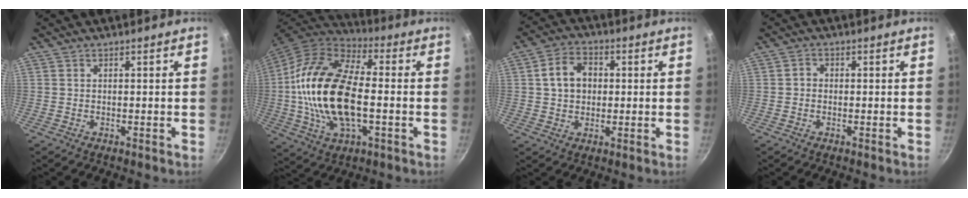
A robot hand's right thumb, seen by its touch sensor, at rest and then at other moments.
{"total": 22.1, "force": [-1.2, 11.5, 18.9], "torque": [-0.362, 0.025, -0.032]}
{"total": 7.7, "force": [1.0, 6.0, 4.7], "torque": [-0.060, 0.014, 0.010]}
{"total": 1.5, "force": [-0.3, 1.3, 0.7], "torque": [-0.010, 0.007, -0.008]}